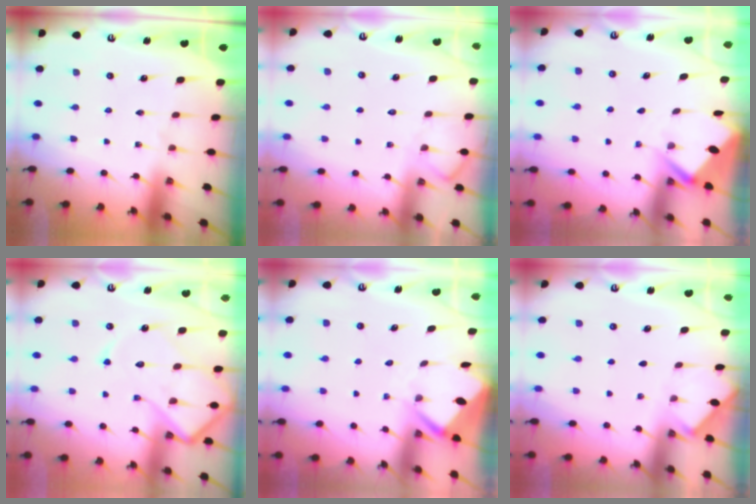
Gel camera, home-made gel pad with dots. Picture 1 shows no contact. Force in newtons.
{"total": 5.5, "press": 5.5, "slide": 0.6}
{"total": 2.8, "press": 2.8, "slide": 0.4}
{"total": 13.8, "press": 13.7, "slide": 1.5}
{"total": 3.3, "press": 3.3, "slide": 0.3}
{"total": 2.0, "press": 2.0, "slide": 0.3}